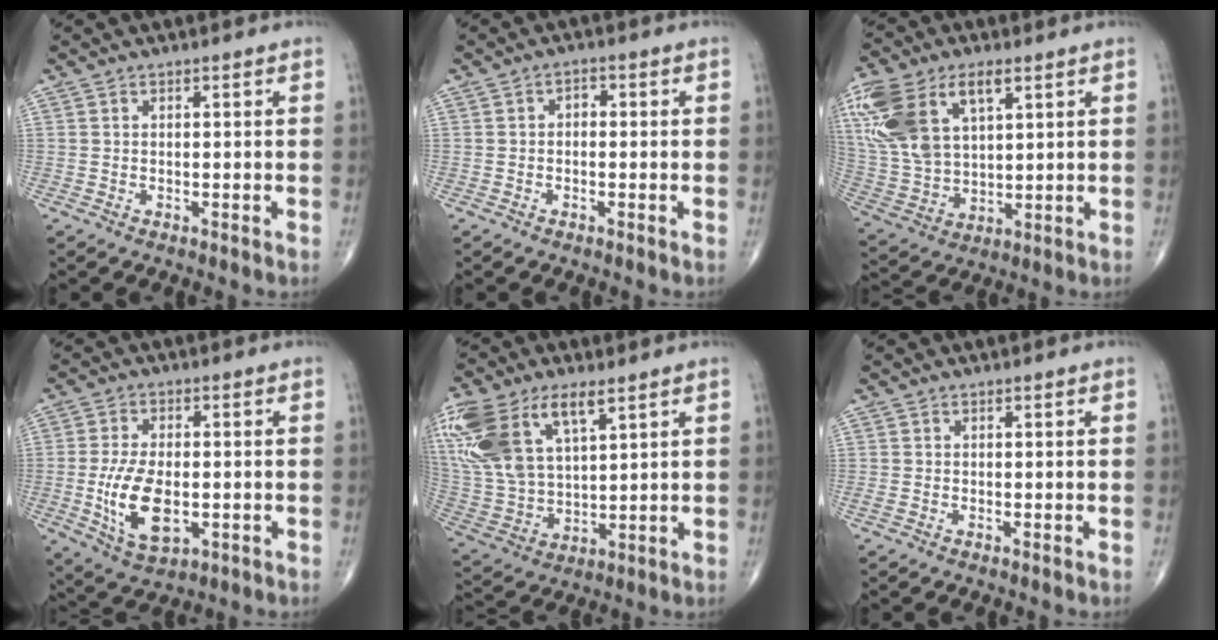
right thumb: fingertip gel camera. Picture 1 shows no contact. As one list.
[{"total": 1.7, "force": [-0.2, 1.2, 1.1], "torque": [-0.004, 0.009, -0.012]}, {"total": 19.6, "force": [7.9, 10.8, 14.3], "torque": [-0.313, -0.007, 0.157]}, {"total": 11.3, "force": [-1.9, 5.8, 9.5], "torque": [-0.178, -0.007, -0.026]}, {"total": 21.1, "force": [9.8, 10.7, 15.3], "torque": [-0.342, -0.010, 0.194]}, {"total": 0.7, "force": [-0.1, 0.3, 0.6], "torque": [-0.018, -0.003, -0.004]}]